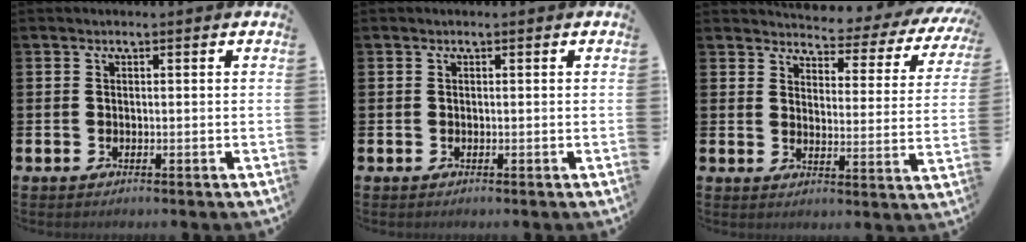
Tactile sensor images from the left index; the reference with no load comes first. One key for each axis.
{"total": 0.0}
{"total": 3.6, "fx": 3.4, "fy": 1.1, "fz": 0.8, "tx": -0.034, "ty": -0.035, "tz": 0.049}